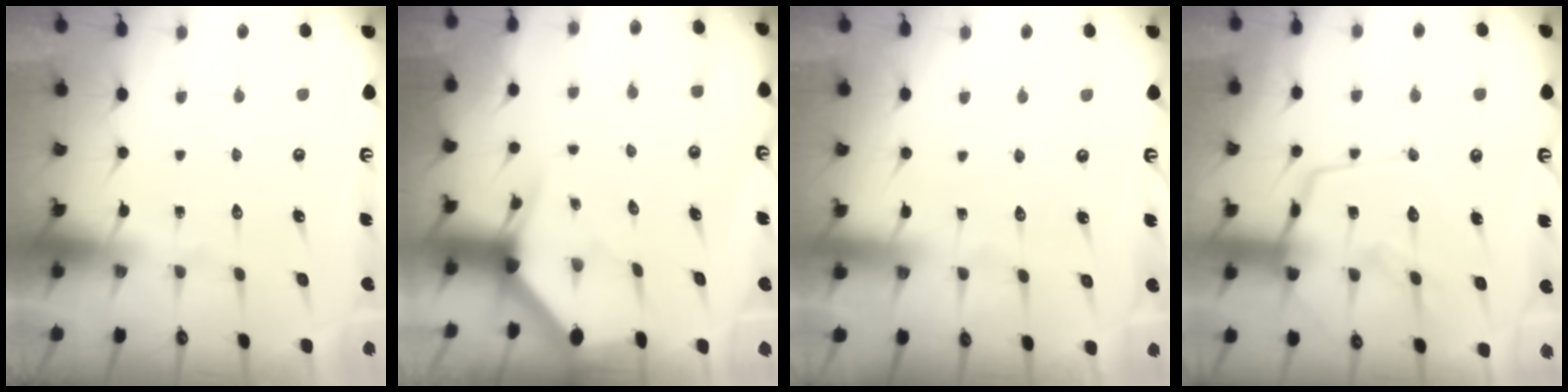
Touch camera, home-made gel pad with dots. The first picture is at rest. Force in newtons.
{"total": 3.2, "press": 3.2, "slide": 0.1}
{"total": 2.9, "press": 2.9, "slide": 0.4}
{"total": 15.2, "press": 15.1, "slide": 1.4}